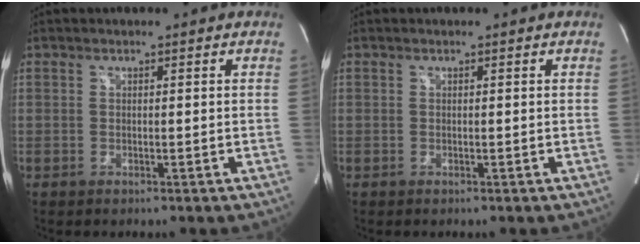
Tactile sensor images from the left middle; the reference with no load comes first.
{"total": 0.0}